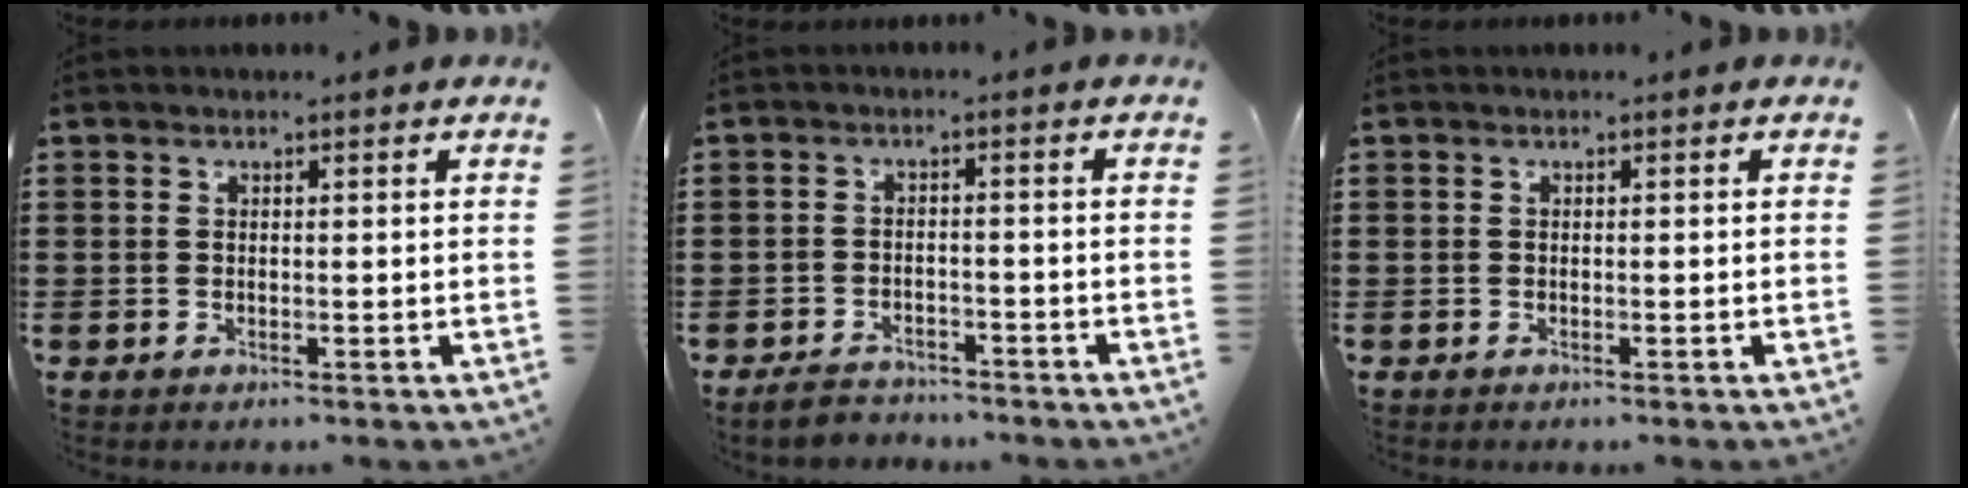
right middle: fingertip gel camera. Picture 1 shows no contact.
{"total": 2.8, "force": [-2.7, 0.7, 0.2], "torque": [-0.010, 0.005, -0.057]}
{"total": 0.0}